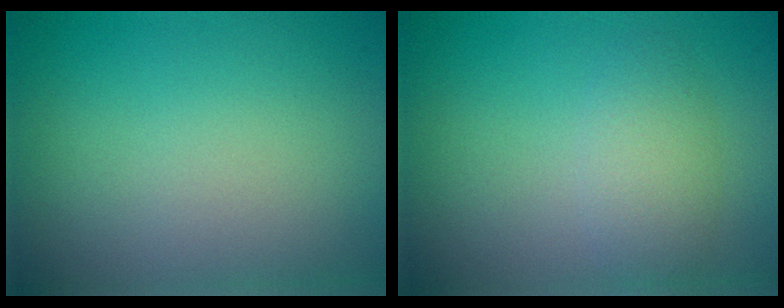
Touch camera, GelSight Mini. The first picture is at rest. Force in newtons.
{"total": 2.5, "press": 2.5, "slide": 0.2}